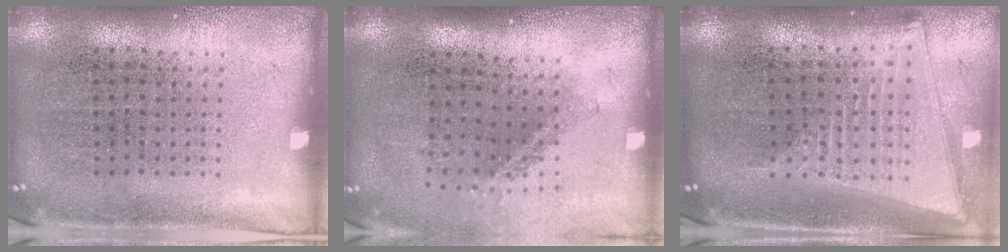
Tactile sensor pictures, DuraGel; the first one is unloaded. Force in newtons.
{"total": 1.4, "press": 1.0, "slide": 1.0}
{"total": 2.1, "press": 1.8, "slide": 1.1}